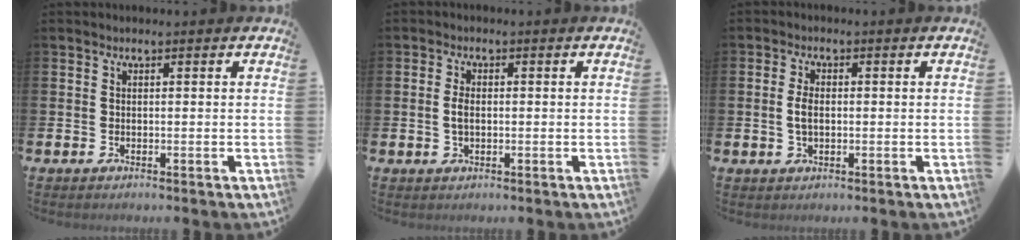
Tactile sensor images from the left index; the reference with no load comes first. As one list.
[{"total": 2.0, "force": [0.1, 1.2, 1.6], "torque": [-0.024, 0.004, -0.001]}, {"total": 2.6, "force": [0.2, 1.6, 2.1], "torque": [-0.035, 0.005, 0.000]}]